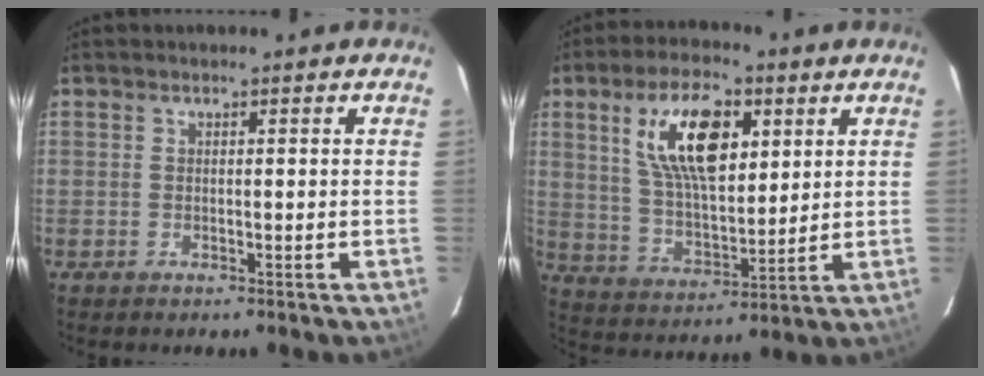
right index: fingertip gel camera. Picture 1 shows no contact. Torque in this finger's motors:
{"motor_torque": [1.23, 0.91, 0.65, 0.18]}